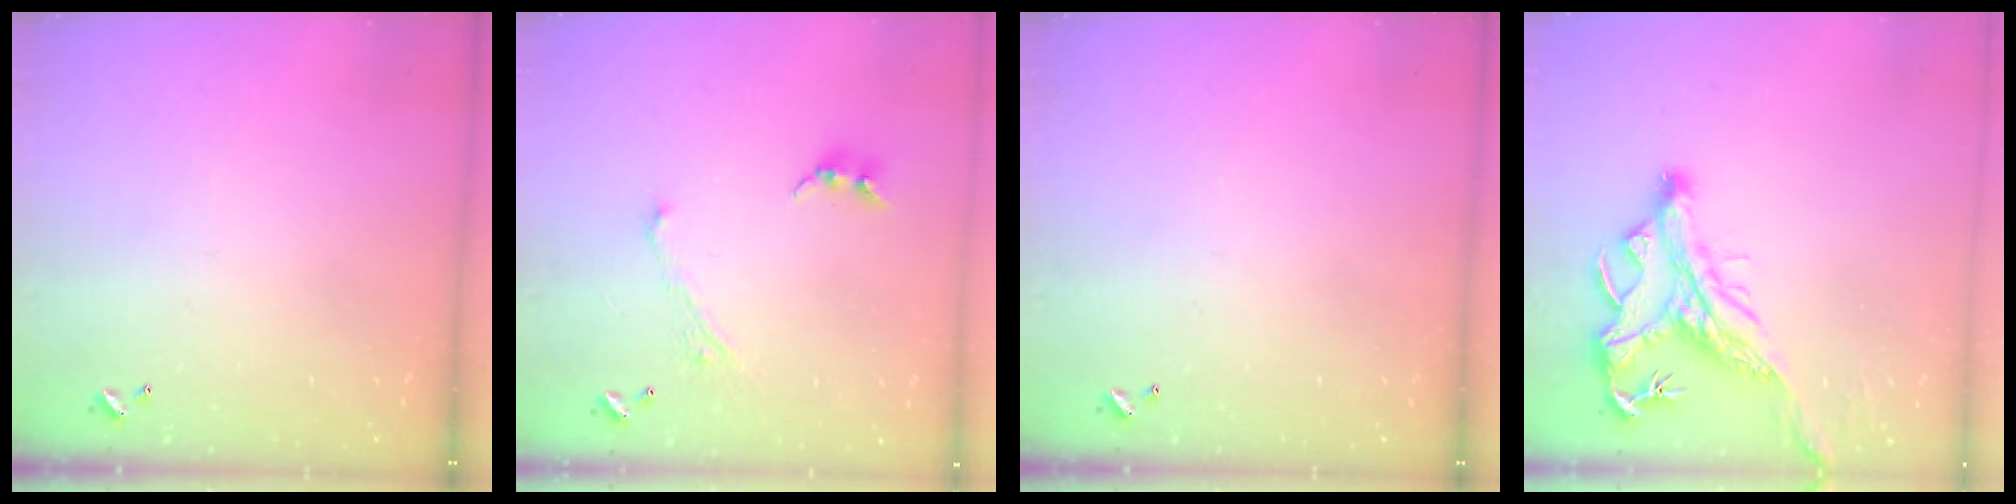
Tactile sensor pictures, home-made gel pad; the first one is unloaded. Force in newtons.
{"total": 2.8, "press": 2.8, "slide": 0.1}
{"total": 0.0}
{"total": 2.9, "press": 2.5, "slide": 1.4}